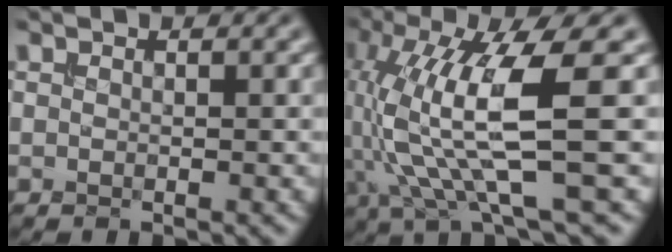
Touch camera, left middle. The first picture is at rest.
{"total": 10.5, "force": [-0.2, 2.5, 10.2], "torque": [-0.200, -0.007, 0.000]}